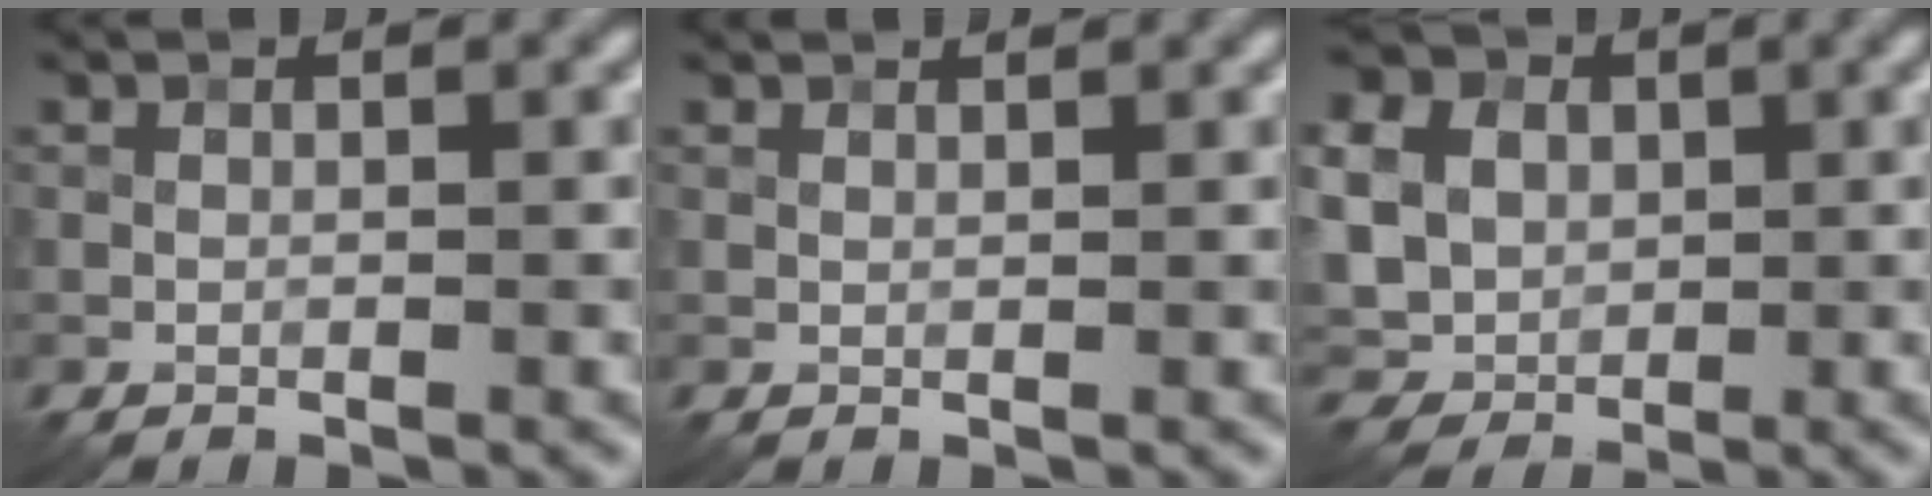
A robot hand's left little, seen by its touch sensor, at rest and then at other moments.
{"total": 1.3, "force": [1.3, 0.1, 0.4], "torque": [-0.013, -0.002, 0.012]}
{"total": 14.2, "force": [4.2, 11.8, 6.7], "torque": [-0.169, 0.017, 0.062]}